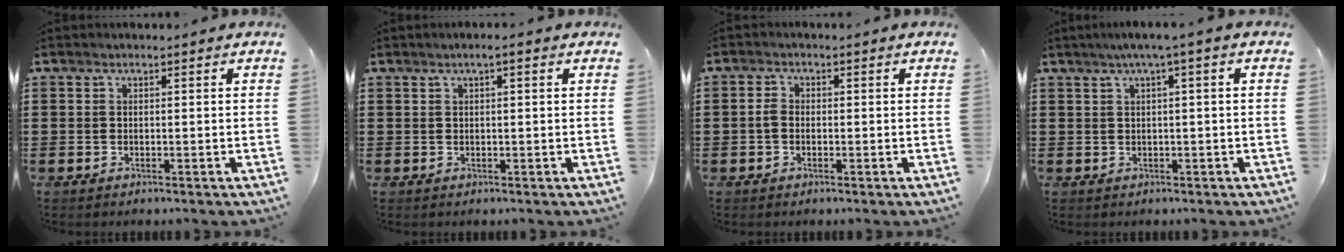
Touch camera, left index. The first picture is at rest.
{"total": 1.2, "force": [0.4, 0.1, 1.2], "torque": [-0.020, -0.001, 0.008]}
{"total": 1.7, "force": [-0.4, 1.2, 1.2], "torque": [-0.032, 0.001, -0.009]}
{"total": 2.2, "force": [0.2, -0.2, 2.1], "torque": [-0.036, -0.004, 0.002]}